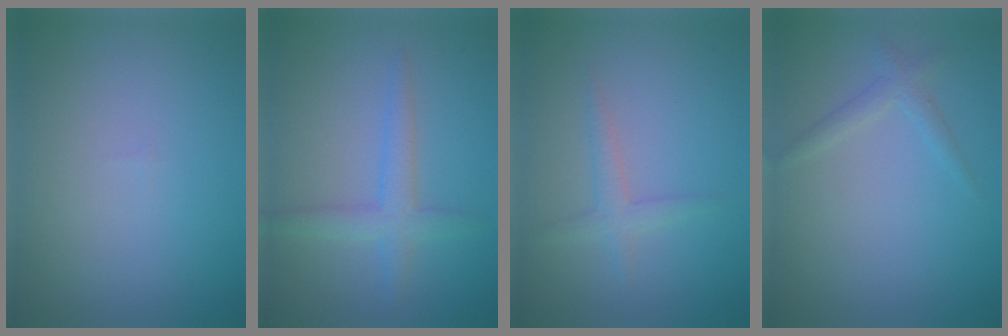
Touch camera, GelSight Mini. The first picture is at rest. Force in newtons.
{"total": 2.7, "press": 2.7, "slide": 0.2}
{"total": 1.7, "press": 1.7, "slide": 0.1}
{"total": 1.5, "press": 1.5, "slide": 0.1}